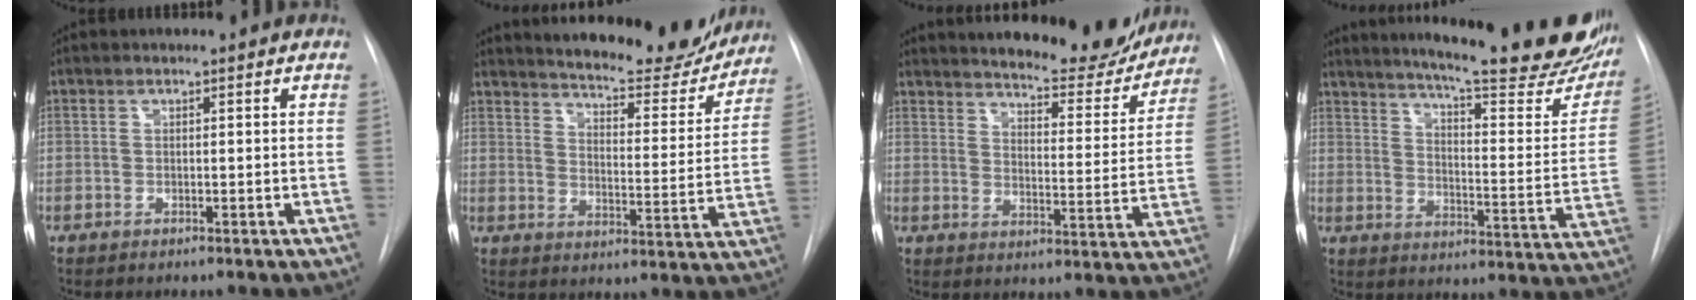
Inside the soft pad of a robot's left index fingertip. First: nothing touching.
{"total": 20.1, "force": [18.6, 3.8, 6.7], "torque": [-0.093, -0.047, 0.237]}
{"total": 17.6, "force": [16.3, 3.4, 5.7], "torque": [-0.070, -0.040, 0.205]}
{"total": 29.7, "force": [24.3, 4.0, 16.5], "torque": [-0.227, -0.070, 0.306]}